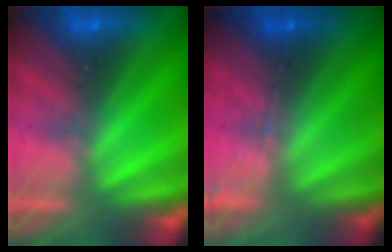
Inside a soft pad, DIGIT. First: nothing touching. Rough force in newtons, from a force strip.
{"total": 1.3}